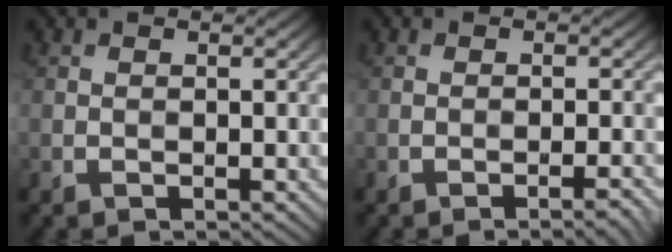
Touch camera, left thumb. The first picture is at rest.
{"total": 2.1, "force": [-1.3, 0.3, 1.6], "torque": [-0.019, 0.007, -0.023]}